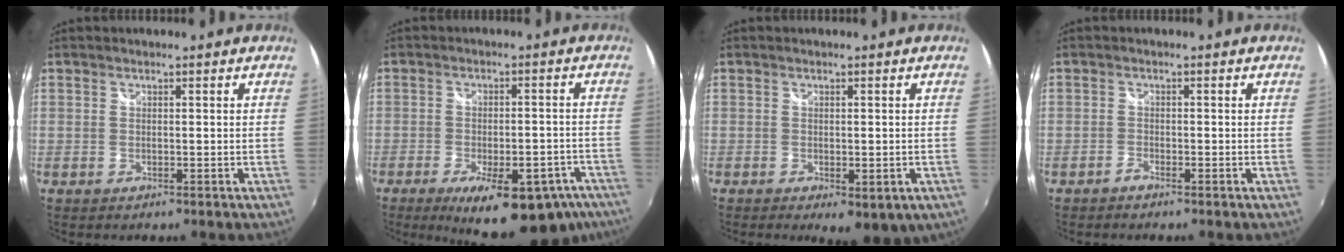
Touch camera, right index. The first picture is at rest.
{"total": 19.9, "force": [-13.2, 7.6, 12.8], "torque": [-0.201, -0.023, -0.165]}
{"total": 6.4, "force": [-2.9, 2.8, 5.0], "torque": [-0.078, -0.030, -0.034]}
{"total": 1.1, "force": [-1.0, 0.3, 0.3], "torque": [-0.011, 0.000, -0.024]}